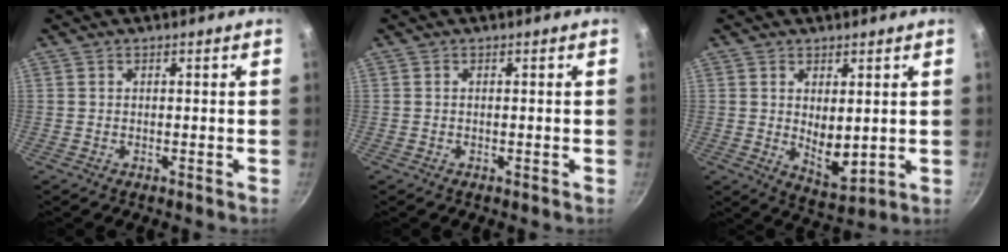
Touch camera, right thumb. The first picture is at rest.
{"total": 0.0}
{"total": 7.3, "force": [1.1, 3.5, 6.3], "torque": [-0.085, -0.028, 0.031]}